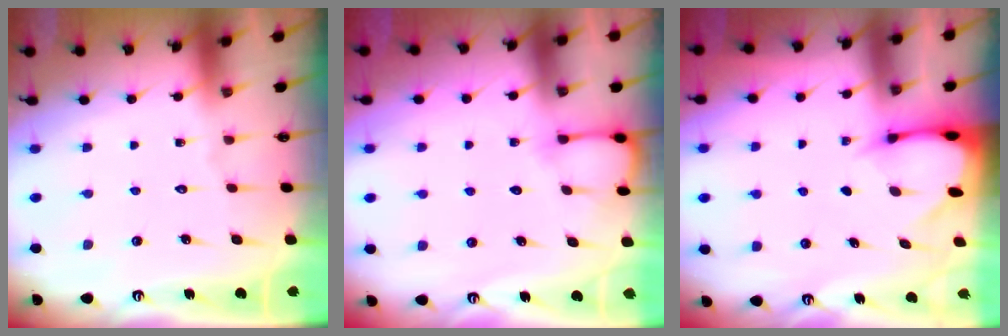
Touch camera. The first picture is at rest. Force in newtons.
{"total": 5.3, "press": 5.3, "slide": 0.5}
{"total": 2.9, "press": 2.9, "slide": 0.4}